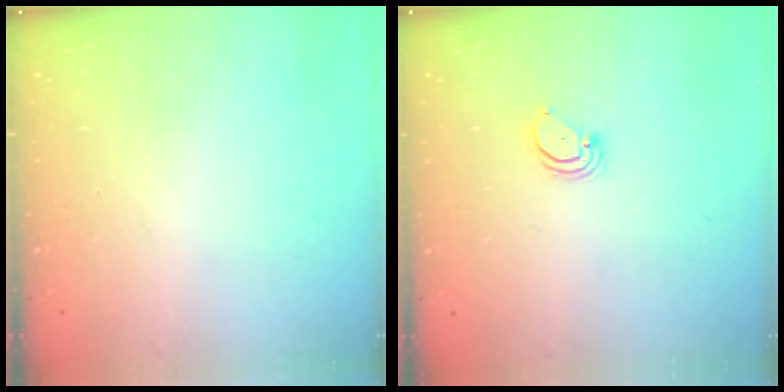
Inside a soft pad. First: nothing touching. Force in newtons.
{"total": 2.0, "press": 2.0, "slide": 0.1}